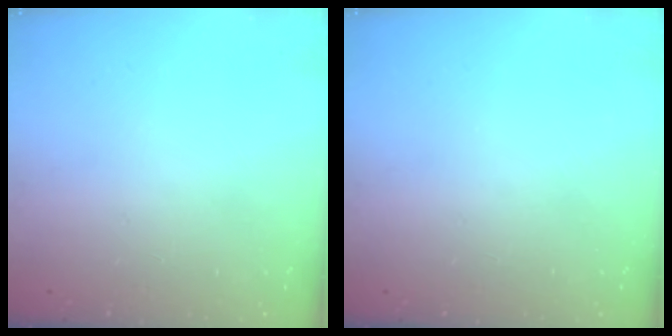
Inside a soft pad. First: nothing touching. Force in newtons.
{"total": 0.0}